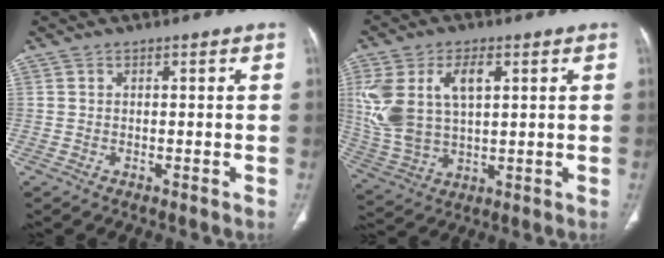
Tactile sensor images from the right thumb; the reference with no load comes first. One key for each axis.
{"total": 14.8, "fx": 4.2, "fy": 8.4, "fz": 11.5, "tx": -0.243, "ty": 0.000, "tz": 0.094}